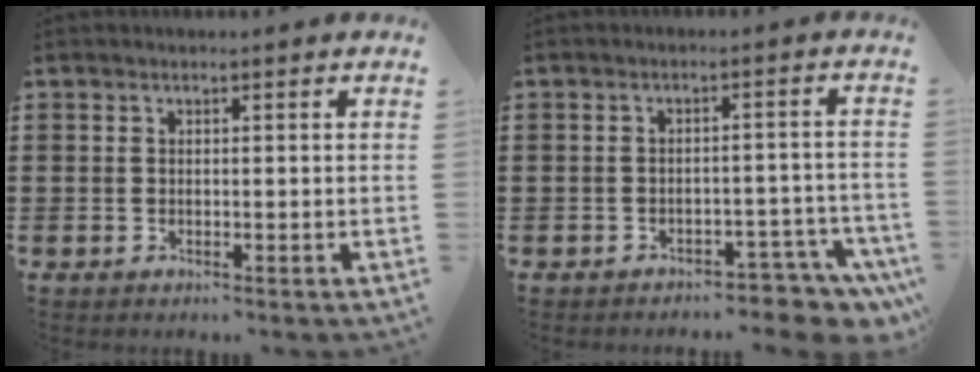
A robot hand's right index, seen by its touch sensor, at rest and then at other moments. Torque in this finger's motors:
{"motor_torque": [0.31, -0.21, 0.02, -0.19]}